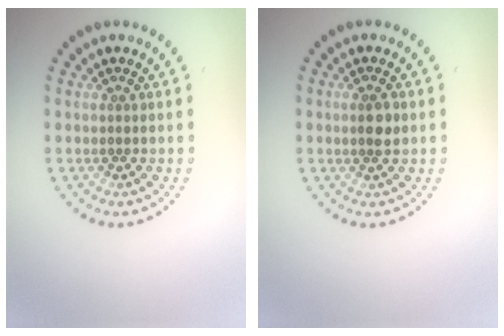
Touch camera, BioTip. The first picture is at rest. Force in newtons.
{"total": 1.7, "press": 1.7, "slide": 0.5}